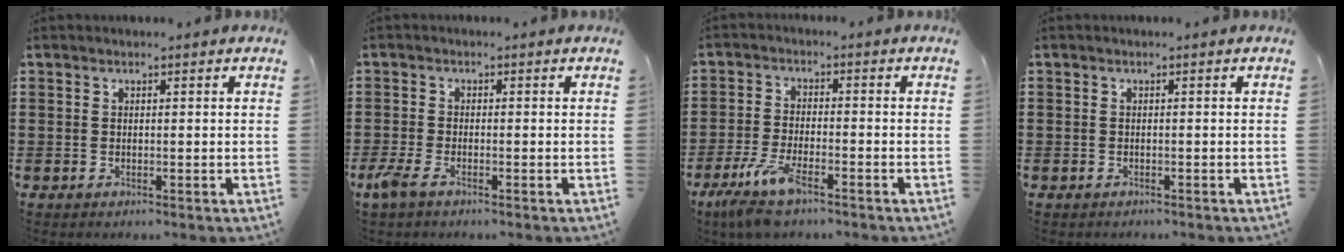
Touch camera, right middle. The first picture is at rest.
{"total": 2.3, "force": [-1.4, 0.7, 1.7], "torque": [-0.060, -0.012, -0.033]}
{"total": 7.1, "force": [-4.9, 1.6, 4.8], "torque": [-0.117, -0.017, -0.095]}
{"total": 0.6, "force": [-0.6, 0.3, -0.1], "torque": [0.001, 0.002, -0.013]}